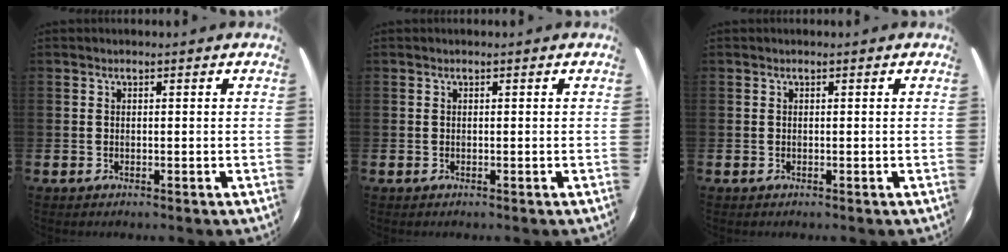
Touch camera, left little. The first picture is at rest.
{"total": 0.0}
{"total": 0.0}